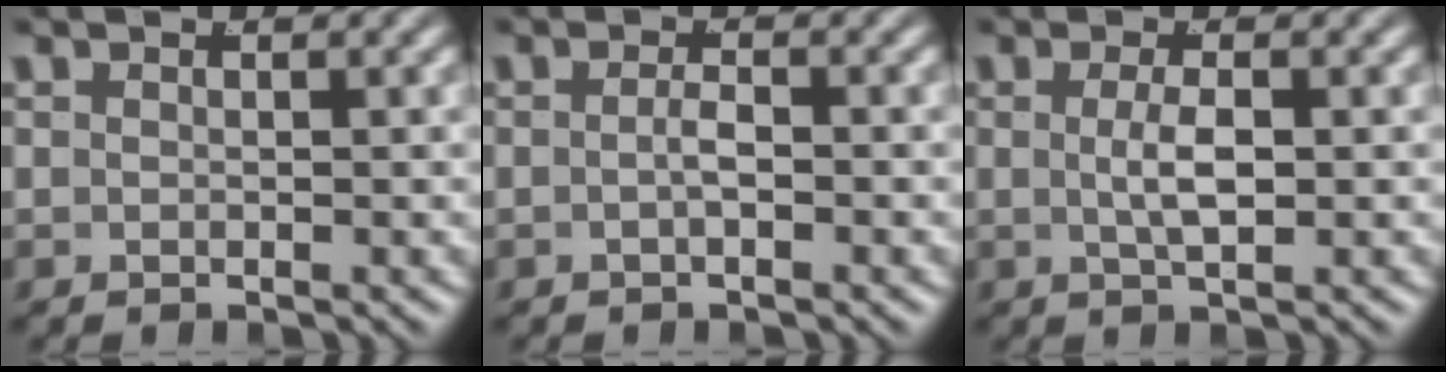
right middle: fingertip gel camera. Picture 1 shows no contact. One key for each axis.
{"total": 1.3, "fx": -0.8, "fy": -0.1, "fz": 1.0, "tx": -0.022, "ty": -0.005, "tz": -0.011}
{"total": 1.9, "fx": -0.2, "fy": -0.2, "fz": 1.9, "tx": -0.037, "ty": -0.008, "tz": 0.003}